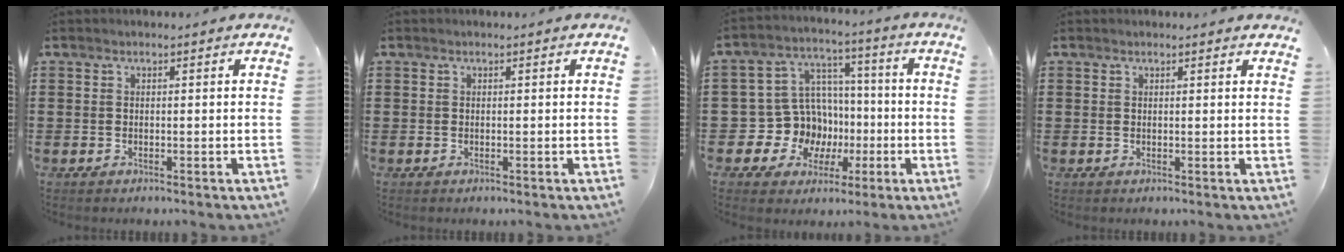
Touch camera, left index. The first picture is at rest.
{"total": 0.0}
{"total": 10.6, "force": [-1.6, 10.1, 2.8], "torque": [-0.102, 0.001, -0.018]}
{"total": 0.8, "force": [0.7, 0.3, 0.1], "torque": [-0.004, 0.001, 0.015]}